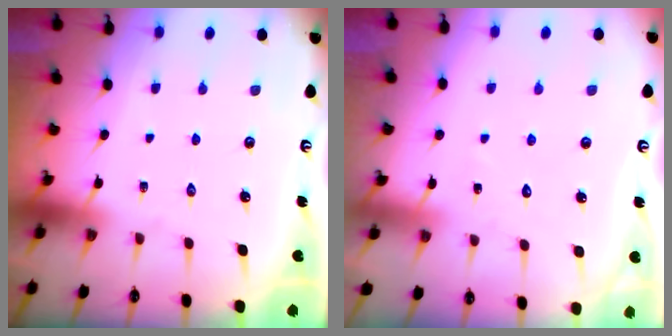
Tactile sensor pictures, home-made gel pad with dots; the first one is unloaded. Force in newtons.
{"total": 4.5, "press": 4.5, "slide": 0.4}